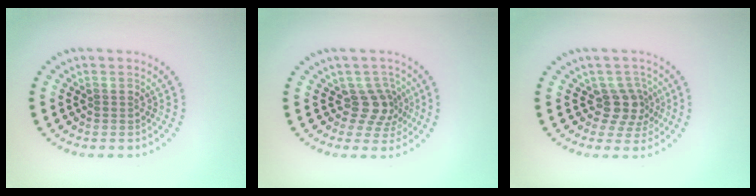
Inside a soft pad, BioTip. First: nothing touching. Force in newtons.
{"total": 2.8, "press": 2.1, "slide": 1.9}
{"total": 2.9, "press": 2.4, "slide": 1.7}